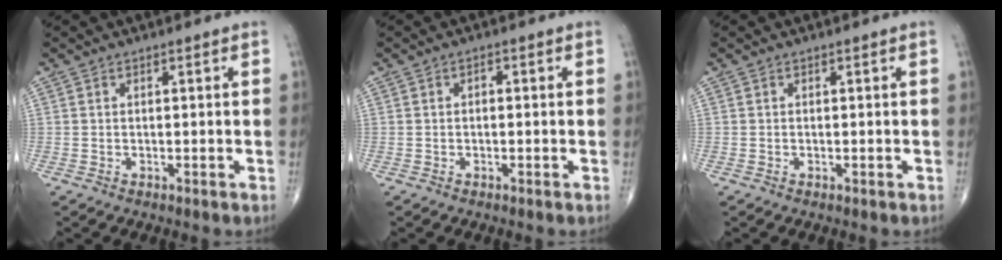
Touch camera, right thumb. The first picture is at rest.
{"total": 0.8, "force": [0.0, 0.5, 0.6], "torque": [-0.005, 0.004, -0.004]}
{"total": 0.0}